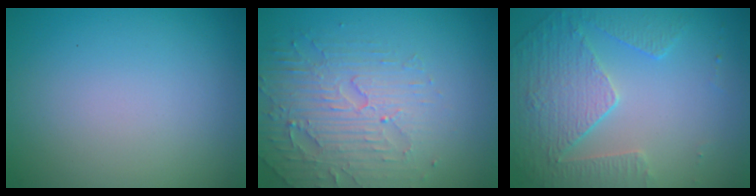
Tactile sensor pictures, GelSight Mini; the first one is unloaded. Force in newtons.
{"total": 4.5, "press": 3.6, "slide": 2.7}
{"total": 3.8, "press": 3.5, "slide": 1.6}